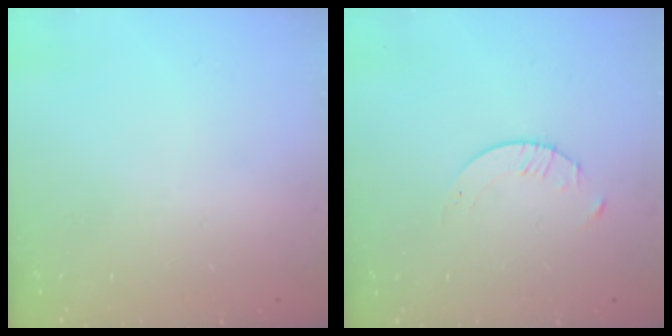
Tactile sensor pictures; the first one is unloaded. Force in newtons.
{"total": 2.1, "press": 2.1, "slide": 0.3}